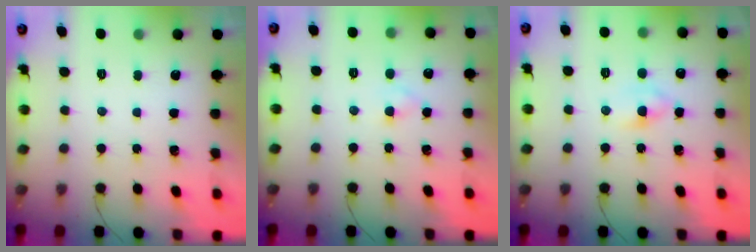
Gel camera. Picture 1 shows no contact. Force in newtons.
{"total": 2.1, "press": 1.8, "slide": 1.1}
{"total": 3.0, "press": 2.8, "slide": 1.2}